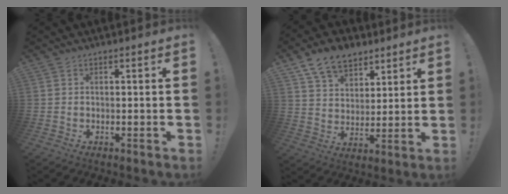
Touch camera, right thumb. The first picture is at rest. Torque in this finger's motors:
{"motor_torque": [-0.43, 0.86, -0.01, 0.65, 0.11]}